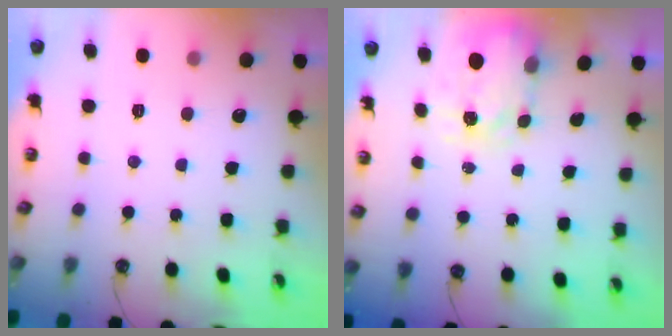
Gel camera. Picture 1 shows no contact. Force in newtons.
{"total": 3.7, "press": 3.7, "slide": 0.5}